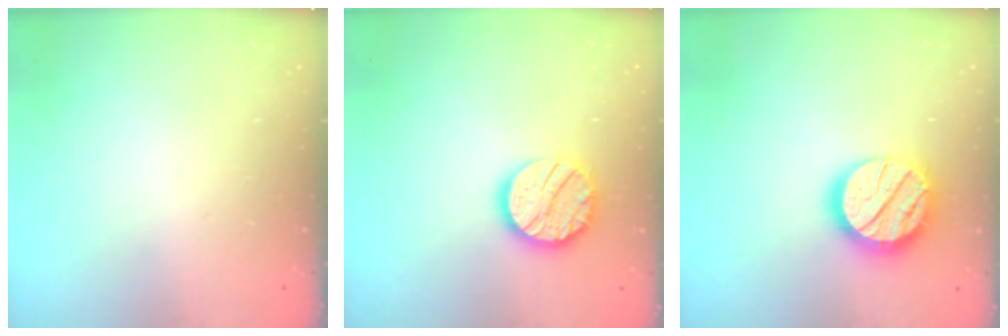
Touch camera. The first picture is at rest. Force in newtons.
{"total": 15.5, "press": 15.5, "slide": 1.2}
{"total": 19.9, "press": 19.8, "slide": 1.7}